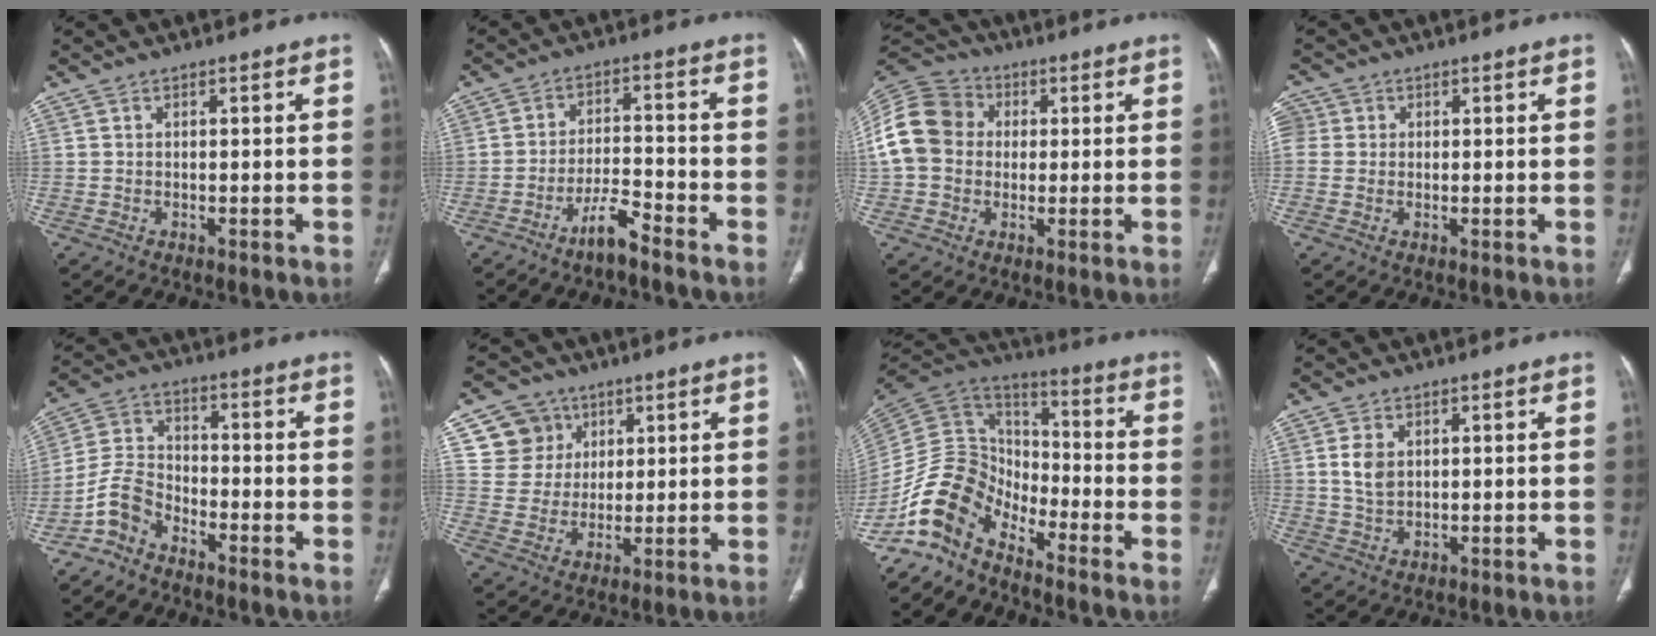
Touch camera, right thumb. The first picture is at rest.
{"total": 5.7, "force": [-4.5, 1.0, 3.4], "torque": [-0.061, 0.032, -0.084]}
{"total": 14.9, "force": [1.0, 12.8, 7.6], "torque": [-0.157, 0.036, 0.015]}
{"total": 4.5, "force": [0.7, 4.2, 1.3], "torque": [-0.019, 0.013, 0.012]}
{"total": 6.8, "force": [-5.0, 3.7, 2.7], "torque": [-0.056, 0.043, -0.110]}
{"total": 9.1, "force": [4.0, 8.1, 1.4], "torque": [0.011, -0.015, 0.077]}
{"total": 13.3, "force": [-9.6, 7.4, 5.5], "torque": [-0.091, 0.094, -0.198]}
{"total": 4.3, "force": [1.0, 3.0, 3.0], "torque": [-0.049, -0.004, 0.023]}